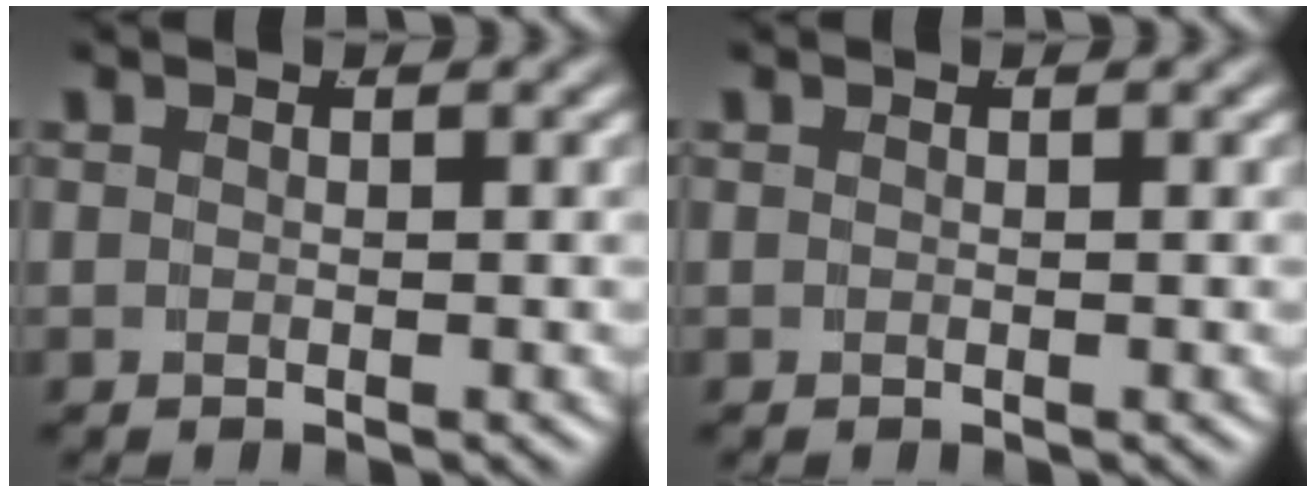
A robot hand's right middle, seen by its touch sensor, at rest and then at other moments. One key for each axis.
{"total": 0.0}